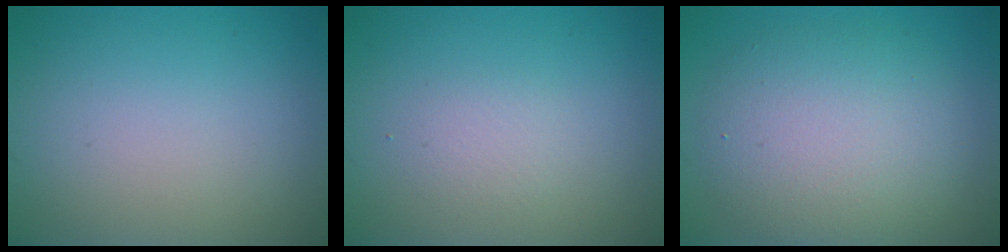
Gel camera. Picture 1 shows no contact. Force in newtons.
{"total": 1.4, "press": 1.4, "slide": 0.1}
{"total": 6.5, "press": 6.5, "slide": 0.5}